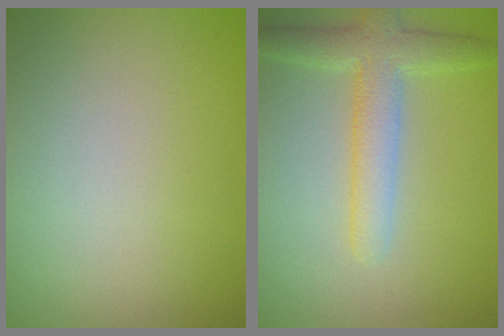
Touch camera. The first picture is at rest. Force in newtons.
{"total": 3.9, "press": 3.9, "slide": 0.2}